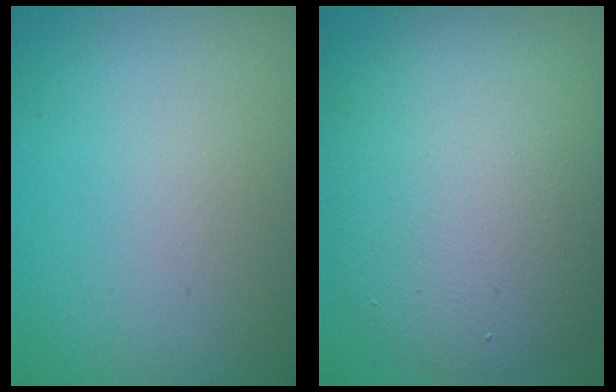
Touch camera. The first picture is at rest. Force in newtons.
{"total": 8.3, "press": 8.3, "slide": 0.3}